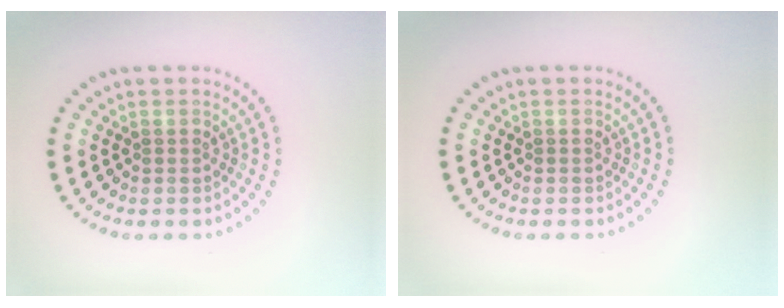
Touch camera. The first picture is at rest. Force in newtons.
{"total": 0.0}